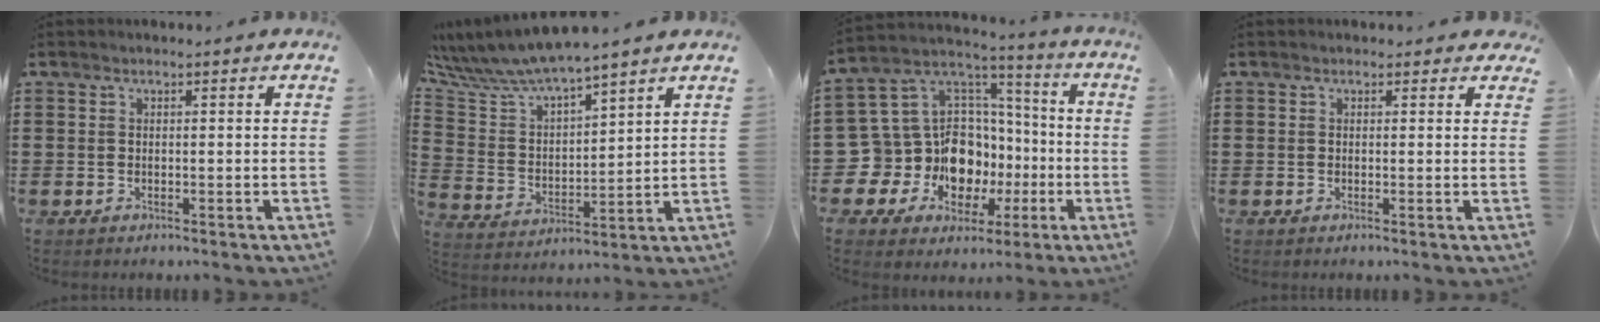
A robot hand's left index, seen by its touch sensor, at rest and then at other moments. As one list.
[{"total": 6.7, "force": [6.4, 0.2, 1.9], "torque": [-0.068, -0.043, 0.109]}, {"total": 14.1, "force": [-4.0, 12.4, 5.3], "torque": [-0.137, -0.018, -0.052]}, {"total": 0.9, "force": [0.5, 0.8, 0.3], "torque": [-0.001, 0.005, 0.005]}]